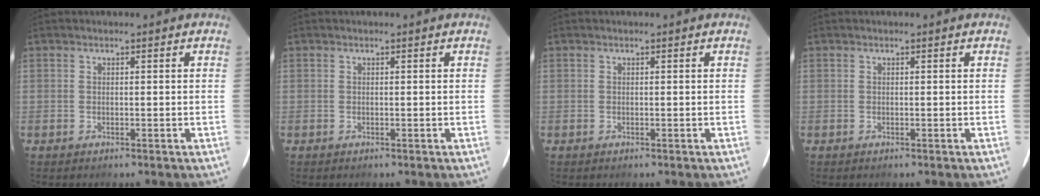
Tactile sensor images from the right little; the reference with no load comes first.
{"total": 0.0}
{"total": 0.0}
{"total": 0.0}